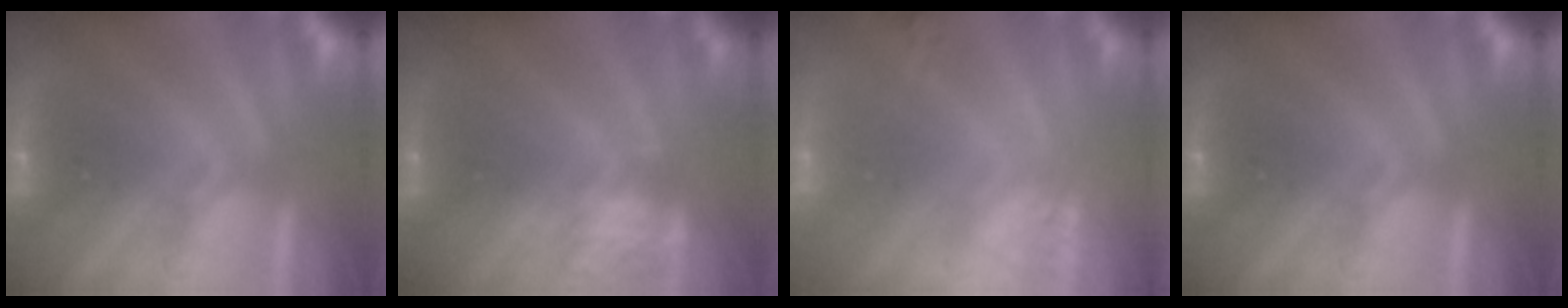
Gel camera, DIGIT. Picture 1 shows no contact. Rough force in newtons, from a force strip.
{"total": 4.5}
{"total": 2.4}
{"total": 0.0}